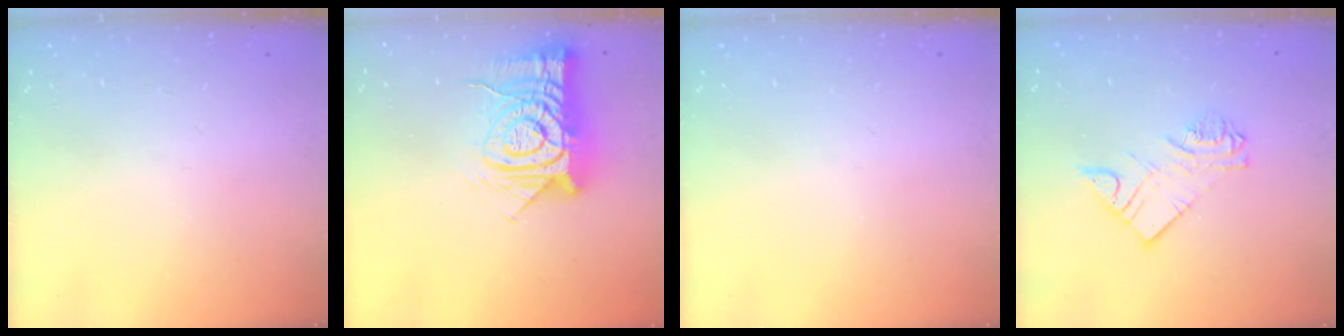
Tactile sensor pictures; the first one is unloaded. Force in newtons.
{"total": 16.8, "press": 16.8, "slide": 1.7}
{"total": 0.0}
{"total": 8.0, "press": 8.0, "slide": 0.4}